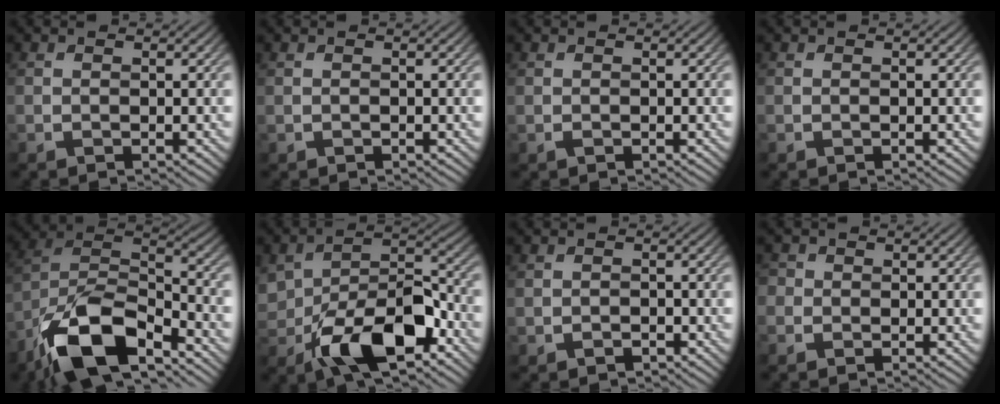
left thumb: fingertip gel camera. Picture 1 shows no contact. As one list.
[{"total": 0.0}, {"total": 0.5, "force": [-0.2, 0.5, 0.2], "torque": [-0.002, -0.003, -0.006]}, {"total": 0.0}, {"total": 14.5, "force": [-9.6, 5.5, 9.3], "torque": [-0.191, -0.012, -0.193]}, {"total": 12.2, "force": [-5.3, 6.9, 8.6], "torque": [-0.155, -0.018, -0.088]}, {"total": 1.1, "force": [-0.6, 0.7, 0.5], "torque": [-0.008, -0.002, -0.012]}, {"total": 1.8, "force": [0.1, 1.7, 0.3], "torque": [-0.007, 0.004, -0.009]}]